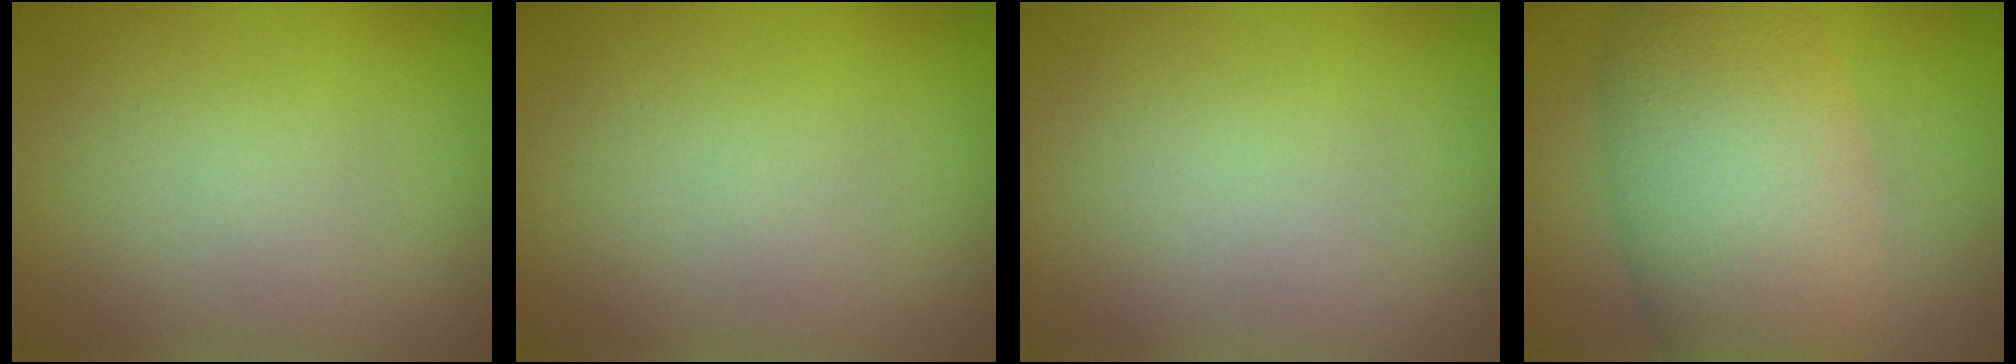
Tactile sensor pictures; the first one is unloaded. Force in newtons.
{"total": 0.0}
{"total": 0.0}
{"total": 9.5, "press": 9.5, "slide": 0.3}